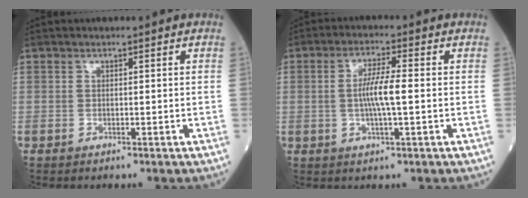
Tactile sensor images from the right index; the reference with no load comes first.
{"total": 5.6, "force": [-0.2, 0.3, 5.6], "torque": [-0.108, 0.001, -0.007]}